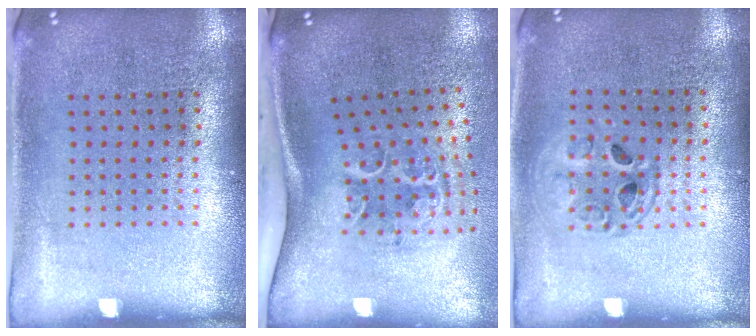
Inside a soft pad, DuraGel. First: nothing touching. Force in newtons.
{"total": 2.3, "press": 1.3, "slide": 1.9}
{"total": 1.3, "press": 1.2, "slide": 0.5}